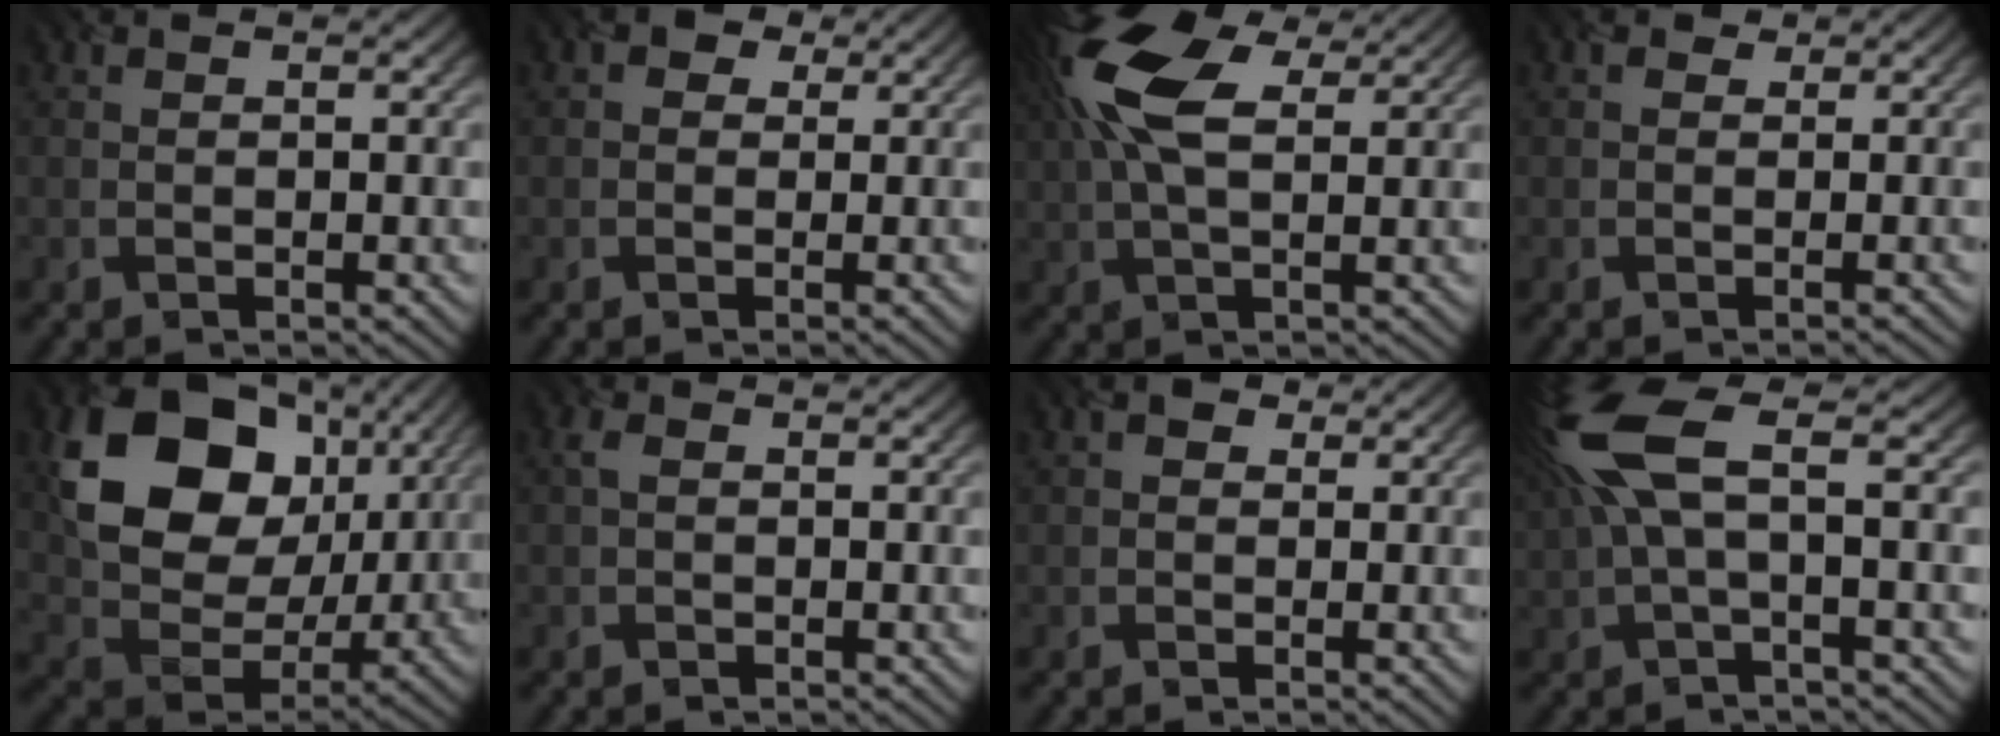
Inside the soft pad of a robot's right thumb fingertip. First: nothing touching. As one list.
[{"total": 1.9, "force": [0.6, 1.4, 1.1], "torque": [-0.018, 0.003, 0.004]}, {"total": 11.5, "force": [4.5, 5.1, 9.2], "torque": [-0.222, 0.022, 0.078]}, {"total": 0.0}, {"total": 16.3, "force": [6.0, 11.8, 9.5], "torque": [-0.201, 0.002, 0.116]}, {"total": 1.2, "force": [0.1, 0.8, 0.8], "torque": [-0.022, 0.004, 0.000]}, {"total": 1.3, "force": [0.5, 1.0, 0.7], "torque": [-0.011, 0.002, 0.005]}, {"total": 7.9, "force": [2.0, 2.1, 7.3], "torque": [-0.174, 0.022, 0.033]}]